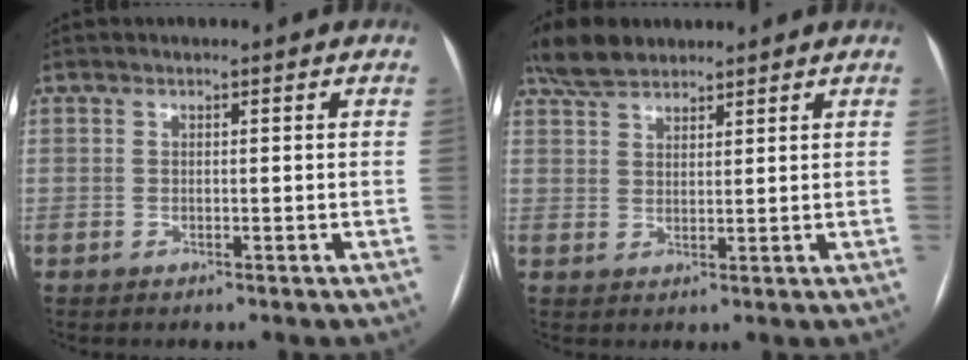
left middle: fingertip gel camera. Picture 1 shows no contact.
{"total": 8.8, "force": [7.3, 3.3, 3.4], "torque": [-0.065, 0.031, 0.135]}